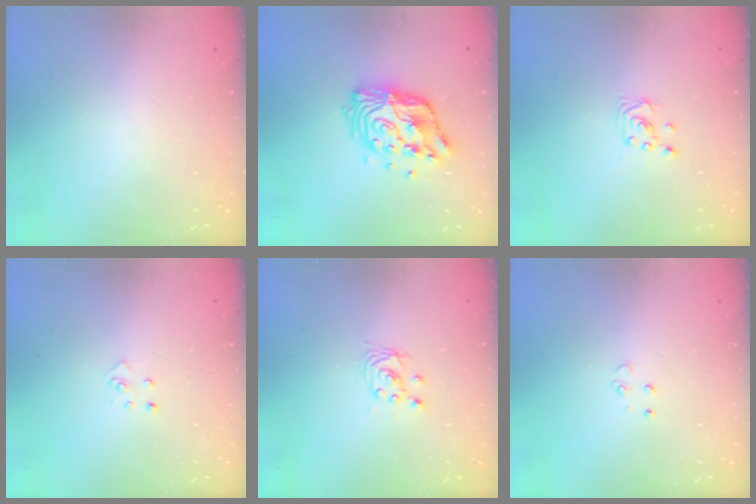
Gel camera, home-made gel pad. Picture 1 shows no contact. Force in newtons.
{"total": 13.3, "press": 13.2, "slide": 1.1}
{"total": 2.2, "press": 2.2, "slide": 0.2}
{"total": 2.6, "press": 2.6, "slide": 0.3}
{"total": 2.9, "press": 2.9, "slide": 0.2}
{"total": 4.1, "press": 4.1, "slide": 0.5}